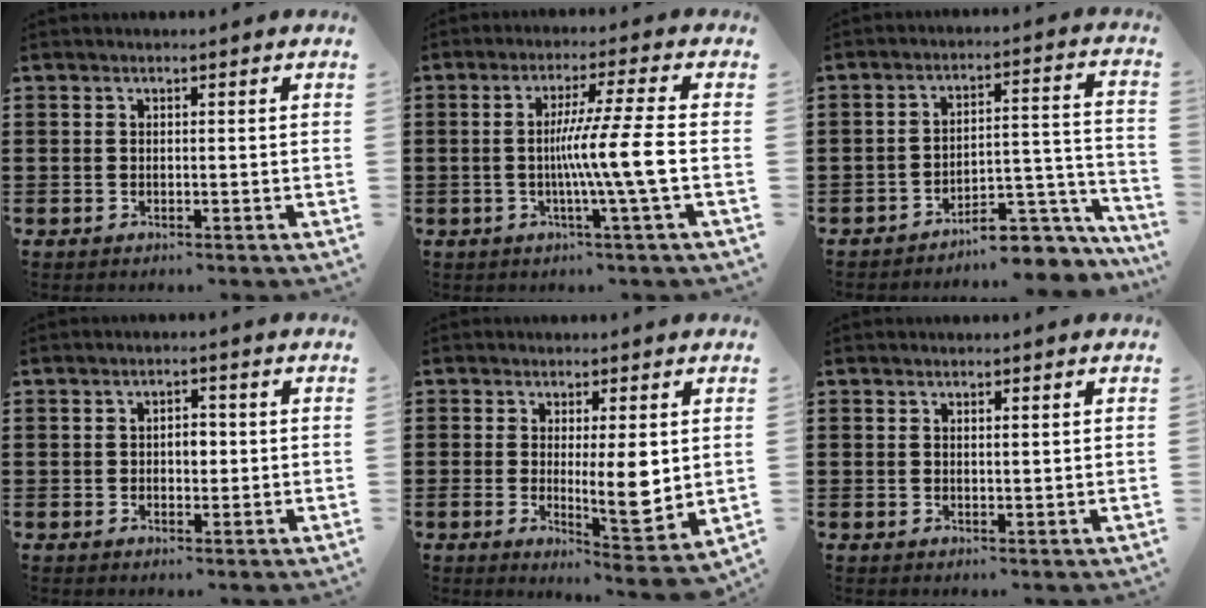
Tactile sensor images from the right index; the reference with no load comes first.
{"total": 9.6, "force": [-1.3, -0.7, 9.4], "torque": [-0.164, -0.010, -0.028]}
{"total": 7.0, "force": [-6.2, 2.2, 2.4], "torque": [-0.032, 0.020, -0.117]}
{"total": 2.5, "force": [-0.1, 1.5, 2.0], "torque": [-0.040, 0.006, -0.005]}
{"total": 6.9, "force": [0.6, 1.7, 6.7], "torque": [-0.099, -0.020, 0.009]}
{"total": 0.7, "force": [0.4, 0.1, 0.5], "torque": [-0.010, 0.001, 0.008]}